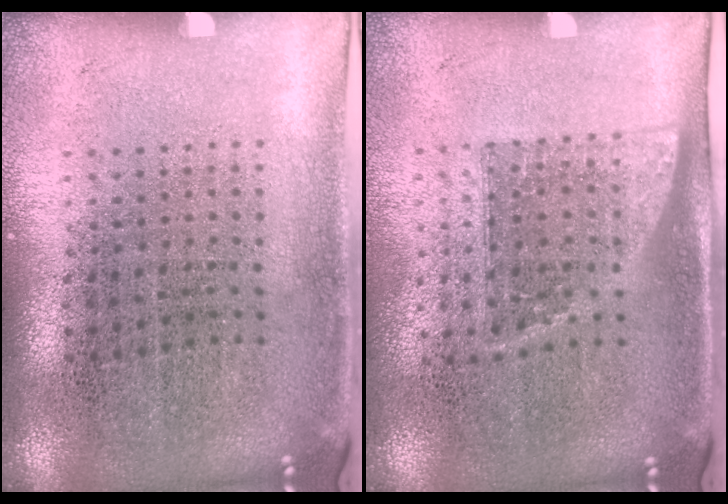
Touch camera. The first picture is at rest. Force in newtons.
{"total": 1.2, "press": 0.9, "slide": 0.7}